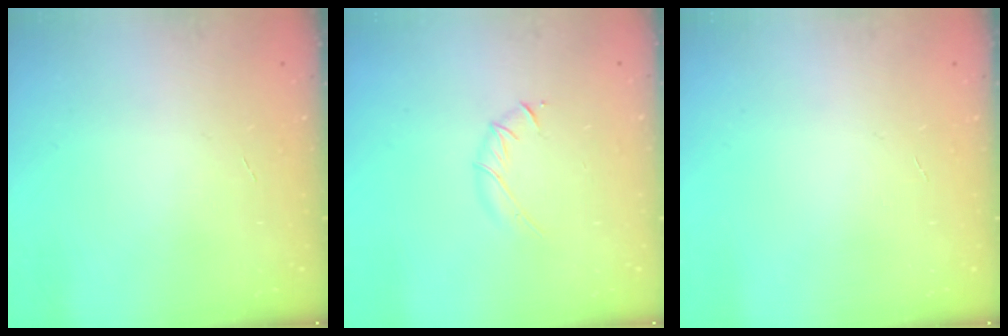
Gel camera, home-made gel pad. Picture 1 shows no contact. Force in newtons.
{"total": 3.8, "press": 3.7, "slide": 1.0}
{"total": 0.0}